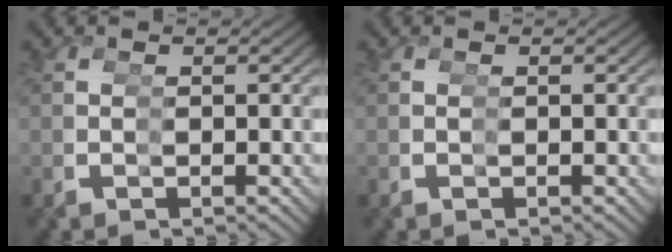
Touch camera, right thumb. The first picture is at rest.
{"total": 0.0}